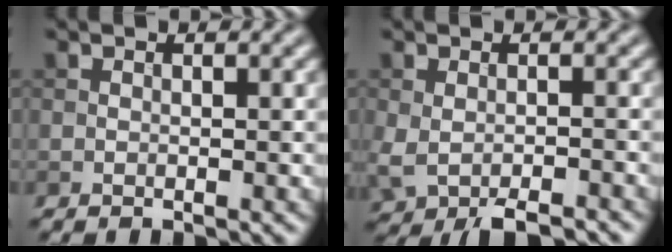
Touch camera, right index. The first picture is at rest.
{"total": 5.0, "force": [-3.2, 2.1, 3.2], "torque": [-0.063, -0.018, -0.051]}